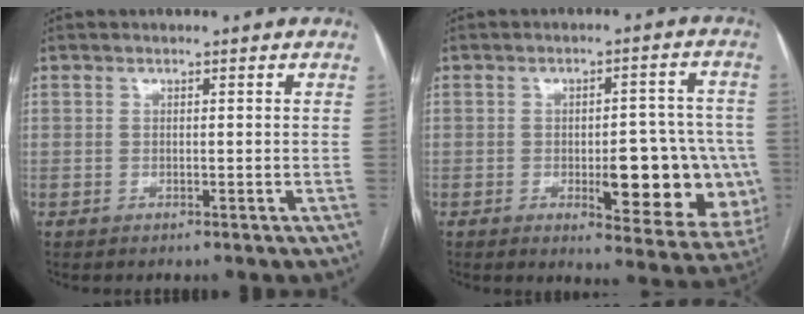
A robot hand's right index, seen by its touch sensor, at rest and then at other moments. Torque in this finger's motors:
{"motor_torque": [1.95, -0.19, 0.24, 0.05]}